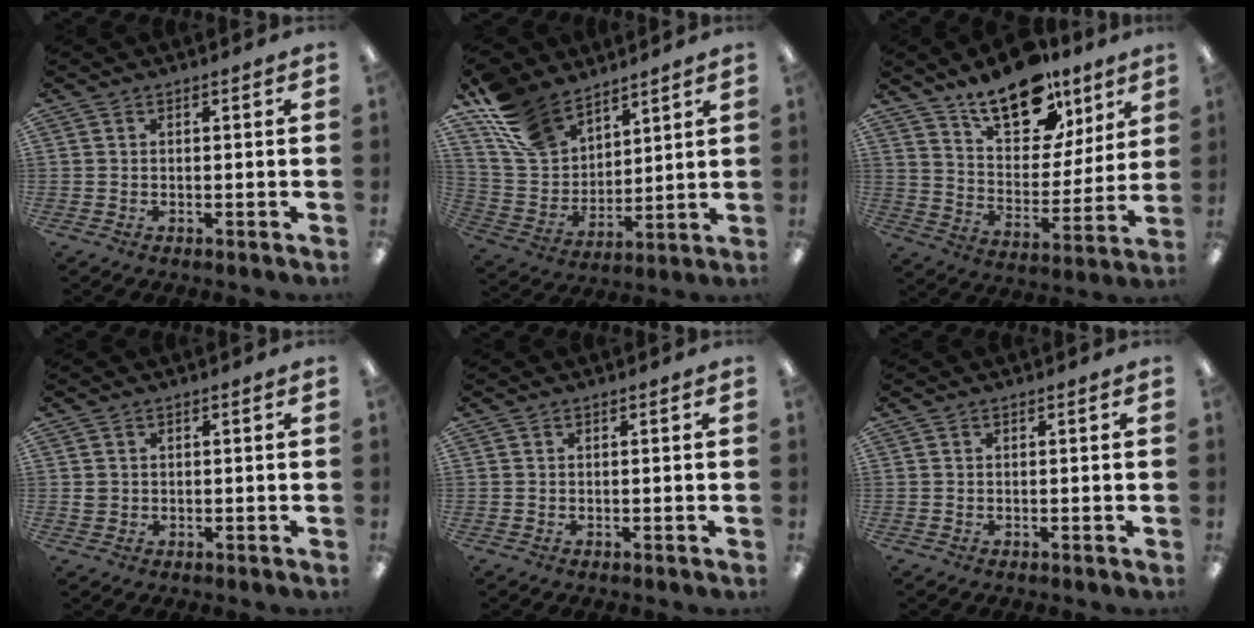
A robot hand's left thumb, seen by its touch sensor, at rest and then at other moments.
{"total": 15.4, "force": [11.6, 8.8, 5.1], "torque": [-0.127, -0.059, 0.230]}
{"total": 18.3, "force": [13.3, 8.9, 8.8], "torque": [-0.136, -0.082, 0.234]}
{"total": 1.6, "force": [0.3, 1.5, 0.4], "torque": [-0.009, 0.003, 0.004]}
{"total": 0.0}
{"total": 0.0}